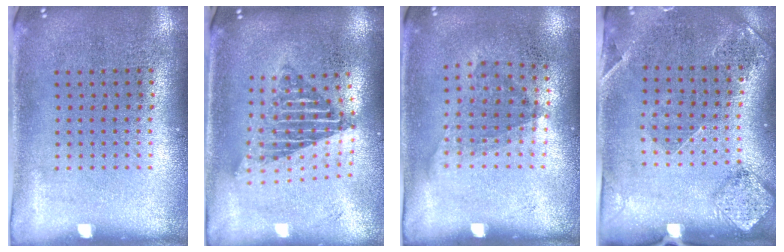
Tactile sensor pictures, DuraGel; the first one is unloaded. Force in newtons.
{"total": 1.9, "press": 1.5, "slide": 1.1}
{"total": 1.2, "press": 0.8, "slide": 0.8}
{"total": 1.5, "press": 1.4, "slide": 0.6}